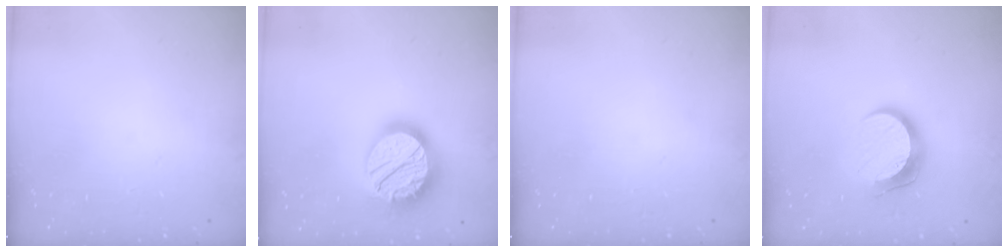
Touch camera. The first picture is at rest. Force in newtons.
{"total": 20.3, "press": 20.3, "slide": 1.6}
{"total": 0.0}
{"total": 10.5, "press": 10.5, "slide": 0.5}